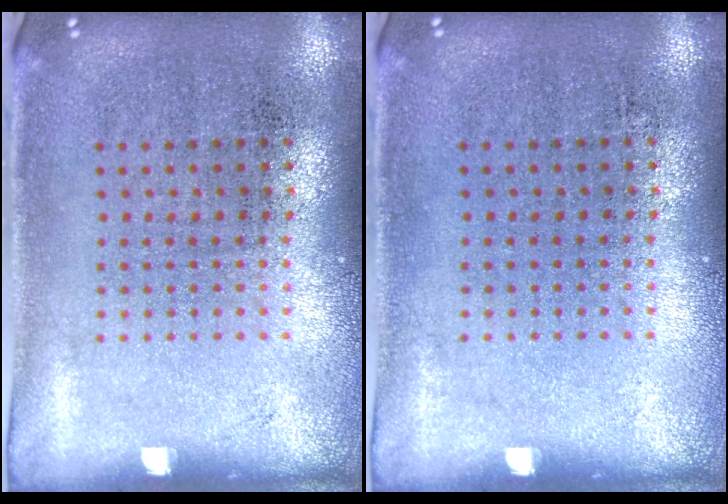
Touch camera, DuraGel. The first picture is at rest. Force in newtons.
{"total": 0.0}